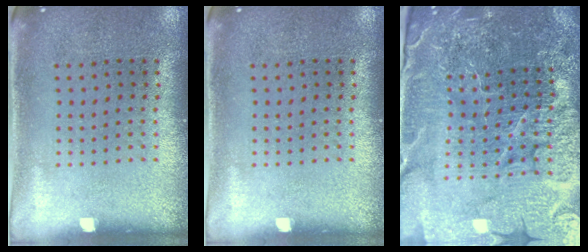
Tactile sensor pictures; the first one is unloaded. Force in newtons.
{"total": 0.0}
{"total": 6.0, "press": 5.3, "slide": 2.7}